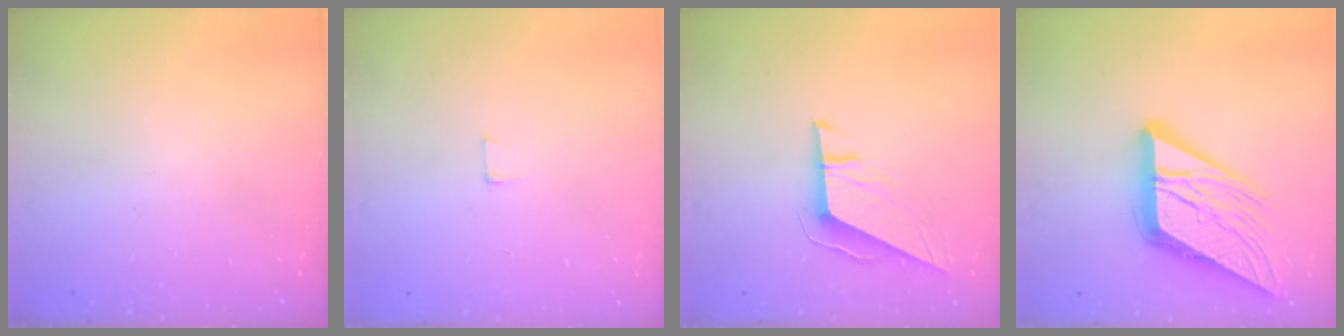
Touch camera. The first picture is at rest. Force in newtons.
{"total": 5.0, "press": 4.9, "slide": 0.4}
{"total": 9.2, "press": 9.2, "slide": 0.4}
{"total": 17.1, "press": 17.1, "slide": 1.8}